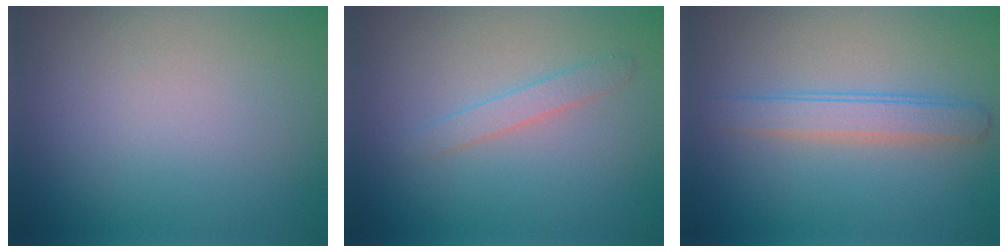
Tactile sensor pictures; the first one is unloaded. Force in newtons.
{"total": 1.4, "press": 1.4, "slide": 0.1}
{"total": 2.7, "press": 2.7, "slide": 0.1}